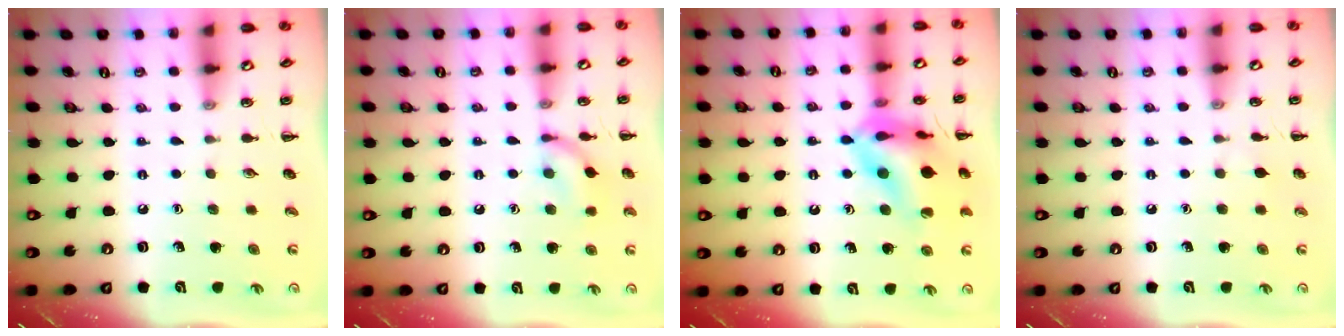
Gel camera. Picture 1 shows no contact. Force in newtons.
{"total": 9.4, "press": 9.4, "slide": 0.5}
{"total": 18.3, "press": 18.1, "slide": 2.8}
{"total": 3.4, "press": 3.3, "slide": 1.0}